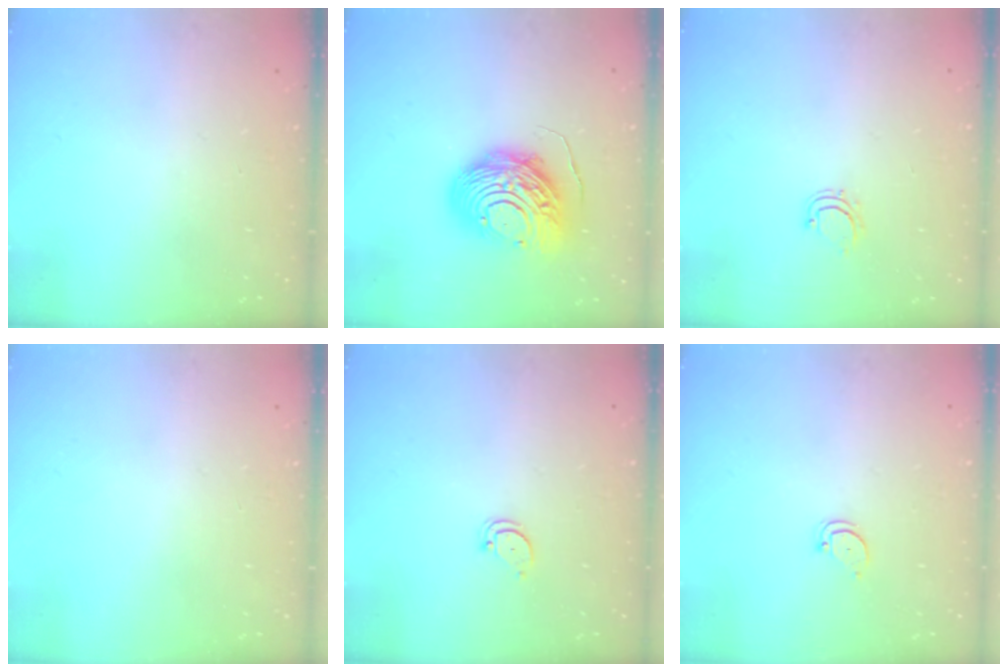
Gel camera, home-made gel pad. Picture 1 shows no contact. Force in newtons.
{"total": 13.7, "press": 13.6, "slide": 1.4}
{"total": 4.3, "press": 4.2, "slide": 0.6}
{"total": 0.0}
{"total": 2.6, "press": 2.6, "slide": 0.1}
{"total": 2.3, "press": 2.3, "slide": 0.2}